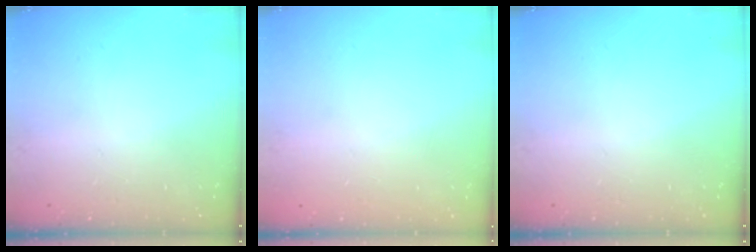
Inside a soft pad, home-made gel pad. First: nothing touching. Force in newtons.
{"total": 0.0}
{"total": 0.0}